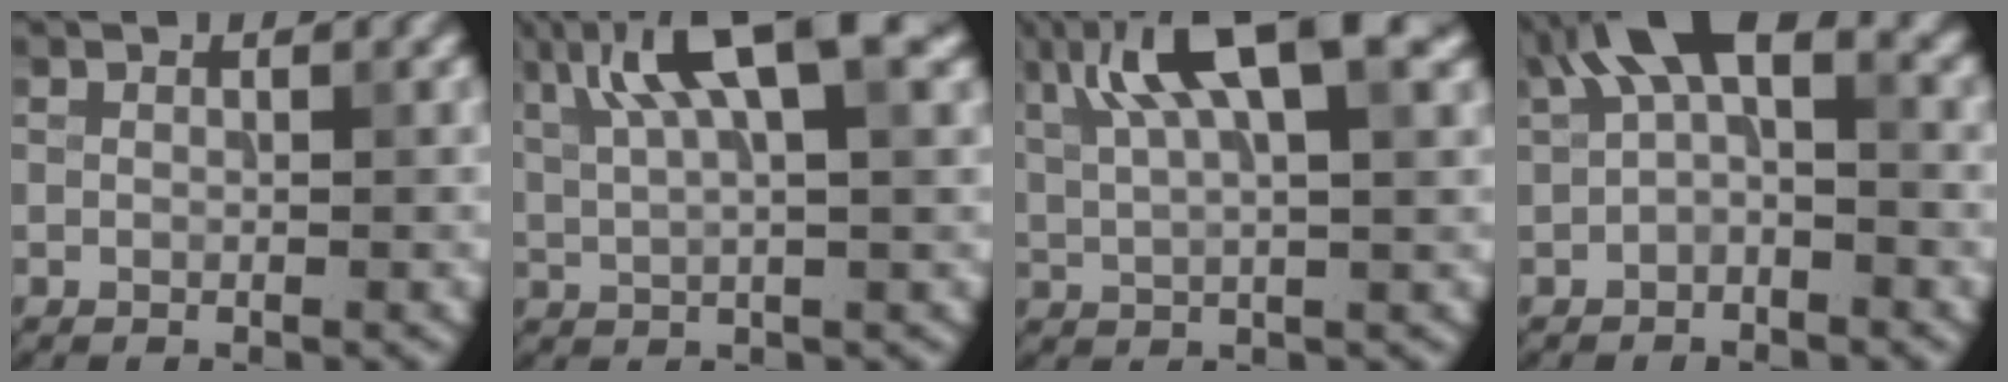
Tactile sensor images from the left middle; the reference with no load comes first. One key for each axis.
{"total": 8.7, "fx": 4.0, "fy": 2.3, "fz": 7.4, "tx": -0.126, "ty": 0.017, "tz": 0.072}
{"total": 9.7, "fx": 4.5, "fy": 2.7, "fz": 8.2, "tx": -0.145, "ty": 0.014, "tz": 0.077}
{"total": 6.2, "fx": 1.8, "fy": 2.9, "fz": 5.2, "tx": -0.087, "ty": 0.019, "tz": 0.020}